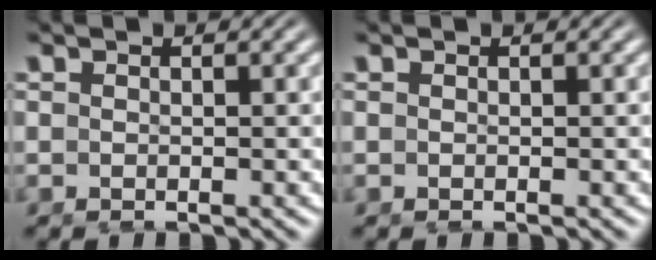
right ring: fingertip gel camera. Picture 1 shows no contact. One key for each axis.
{"total": 0.0}